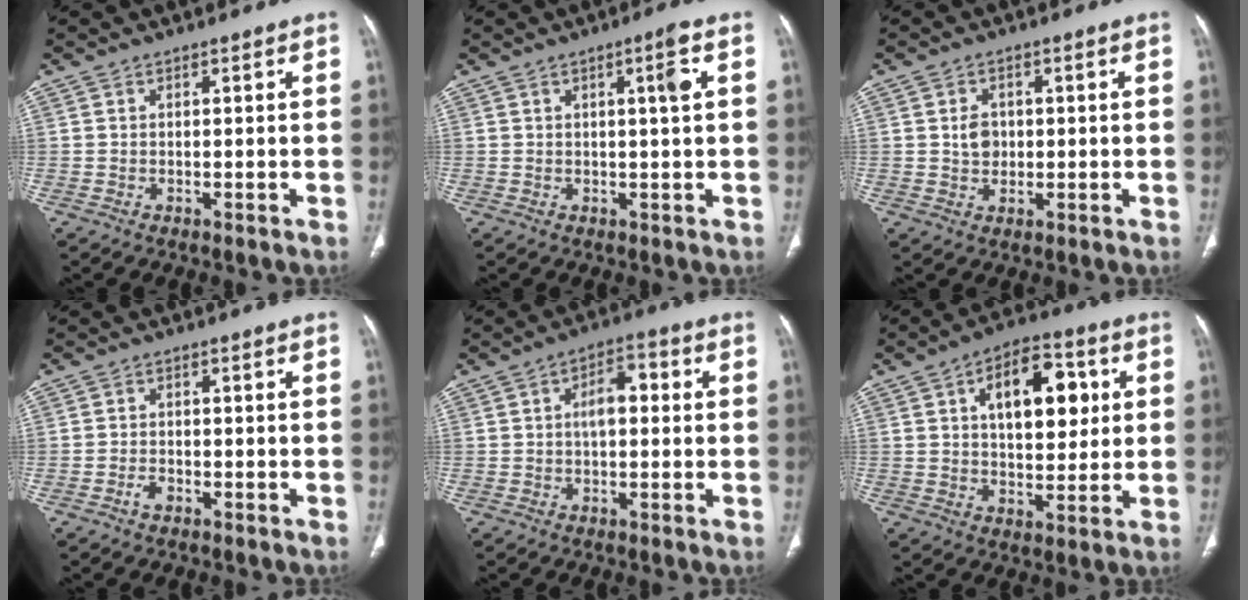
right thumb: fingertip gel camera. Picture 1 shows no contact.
{"total": 3.7, "force": [0.8, 0.3, 3.6], "torque": [-0.058, 0.004, 0.012]}
{"total": 3.5, "force": [0.3, 2.9, 2.0], "torque": [-0.020, 0.001, 0.006]}
{"total": 1.9, "force": [-1.2, 1.1, 1.0], "torque": [-0.020, 0.008, -0.022]}
{"total": 5.9, "force": [0.6, 3.3, 4.9], "torque": [-0.071, 0.022, 0.001]}
{"total": 14.4, "force": [3.7, 8.0, 11.4], "torque": [-0.128, 0.006, 0.053]}